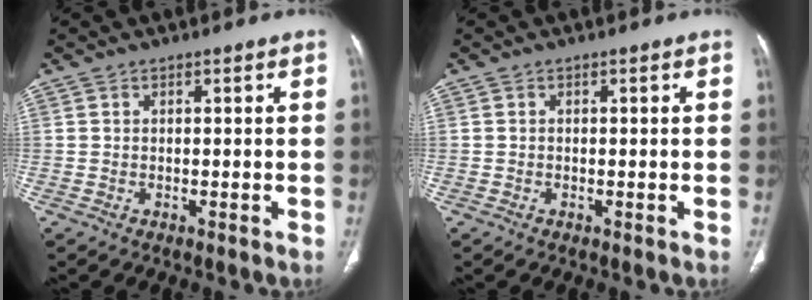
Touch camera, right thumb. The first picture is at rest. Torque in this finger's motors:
{"motor_torque": [-0.01, 0.29, -0.22, 0.10, -0.01]}